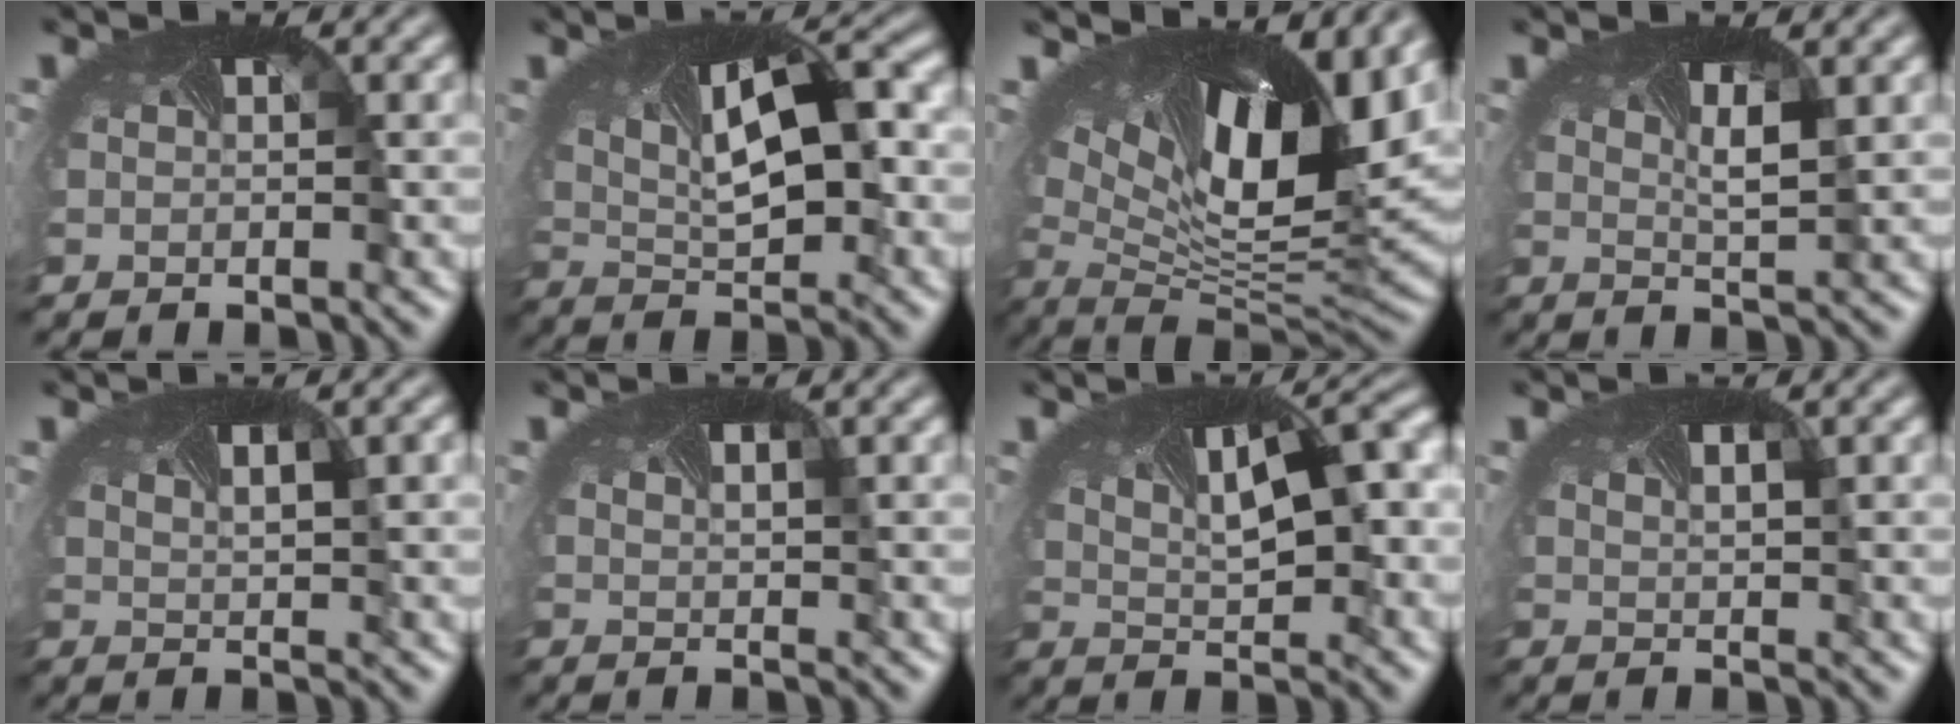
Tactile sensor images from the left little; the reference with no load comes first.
{"total": 10.2, "force": [1.6, 4.5, 9.0], "torque": [-0.138, -0.003, 0.031]}
{"total": 15.7, "force": [6.0, 6.8, 12.9], "torque": [-0.227, 0.010, 0.100]}
{"total": 2.3, "force": [0.6, 0.3, 2.2], "torque": [-0.041, -0.001, 0.010]}
{"total": 2.8, "force": [1.0, 0.9, 2.5], "torque": [-0.036, 0.001, 0.019]}
{"total": 1.5, "force": [0.6, 0.3, 1.3], "torque": [-0.017, 0.002, 0.012]}
{"total": 9.3, "force": [2.3, 3.9, 8.2], "torque": [-0.124, 0.007, 0.040]}
{"total": 1.8, "force": [0.8, 0.4, 1.6], "torque": [-0.020, 0.000, 0.014]}